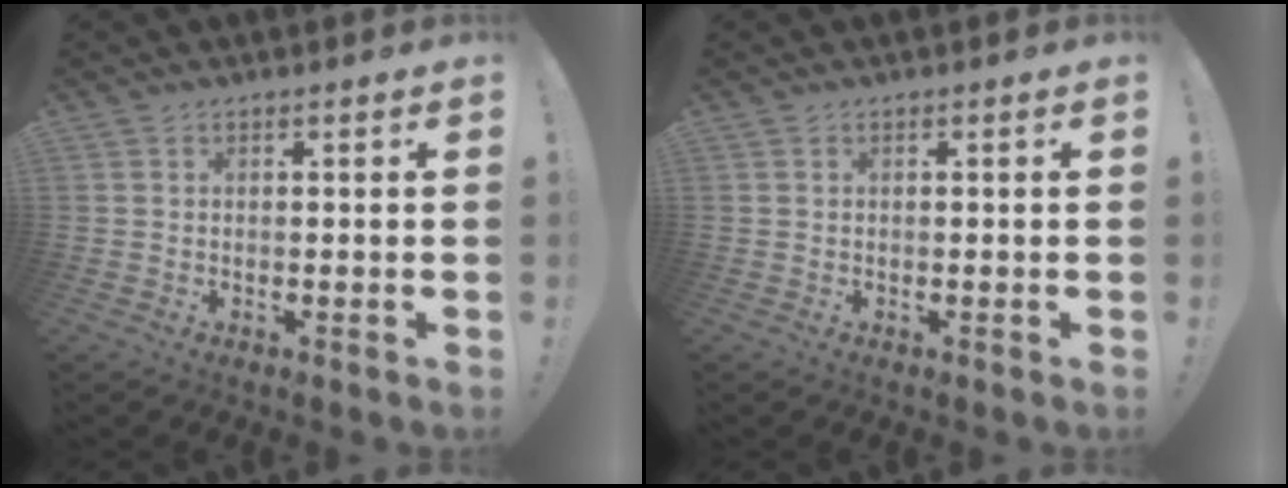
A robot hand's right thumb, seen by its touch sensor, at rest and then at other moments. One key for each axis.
{"total": 0.0}